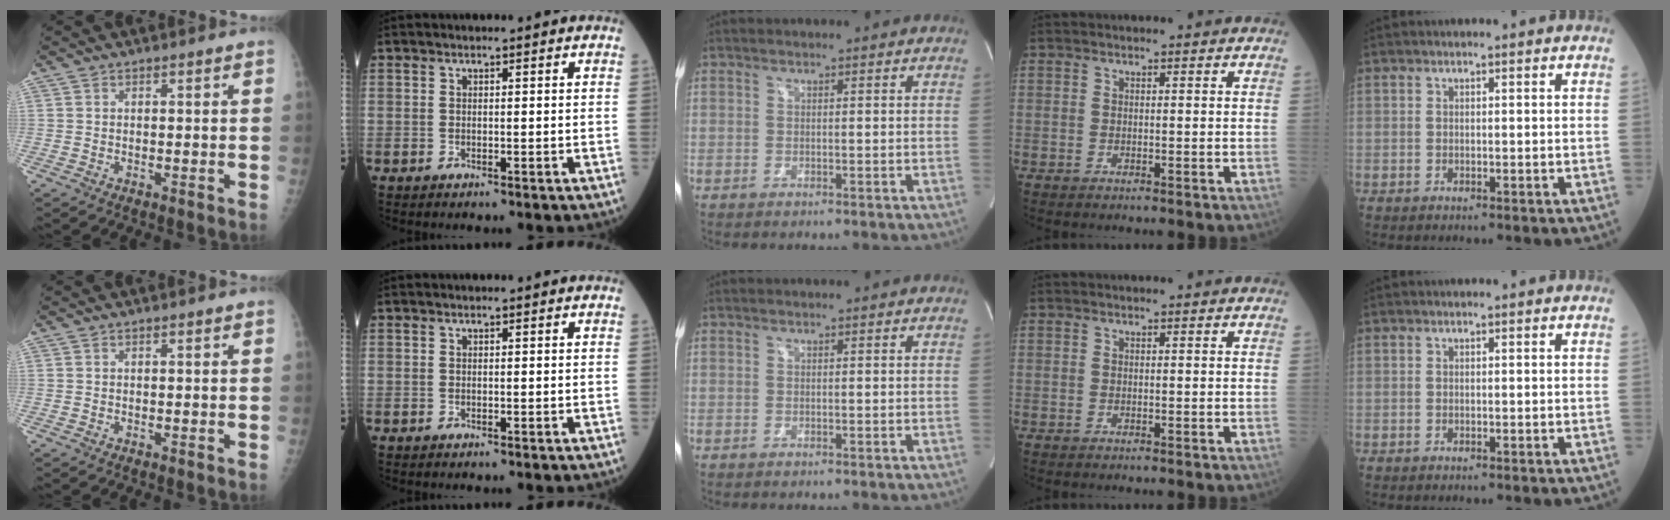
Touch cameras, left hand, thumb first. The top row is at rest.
{}